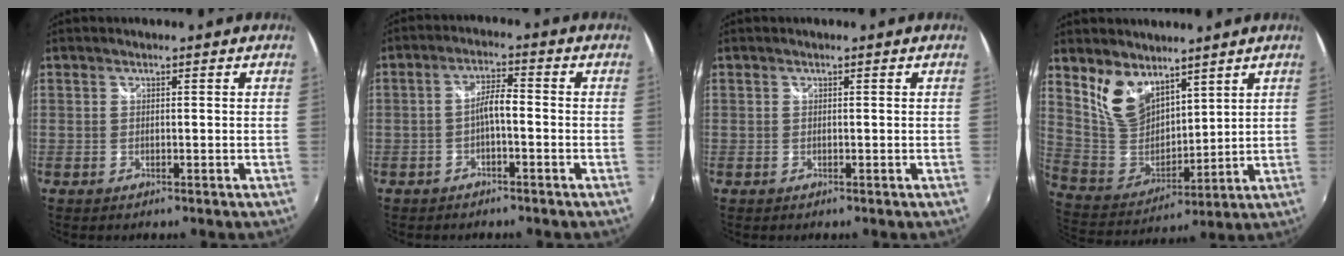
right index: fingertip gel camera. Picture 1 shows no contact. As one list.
[{"total": 3.7, "force": [-1.4, 0.8, 3.3], "torque": [-0.065, 0.010, -0.025]}, {"total": 0.0}, {"total": 11.7, "force": [7.6, 6.7, 5.8], "torque": [-0.117, 0.003, 0.166]}]